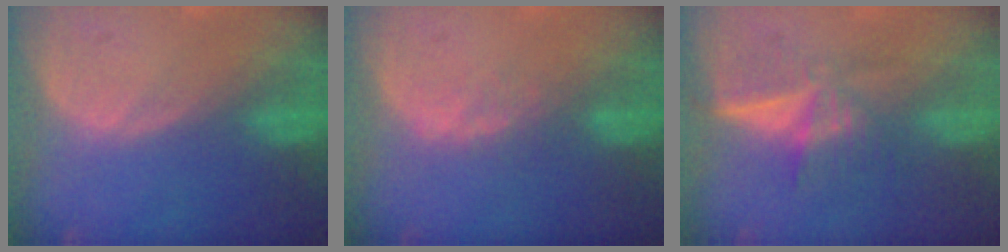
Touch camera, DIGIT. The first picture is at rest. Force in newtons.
{"total": 1.9, "press": 1.8, "slide": 0.5}
{"total": 6.5, "press": 5.5, "slide": 3.6}